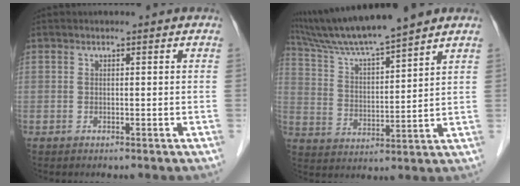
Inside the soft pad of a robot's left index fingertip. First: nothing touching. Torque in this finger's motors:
{"motor_torque": [-0.29, -0.89, 0.32, 0.11]}